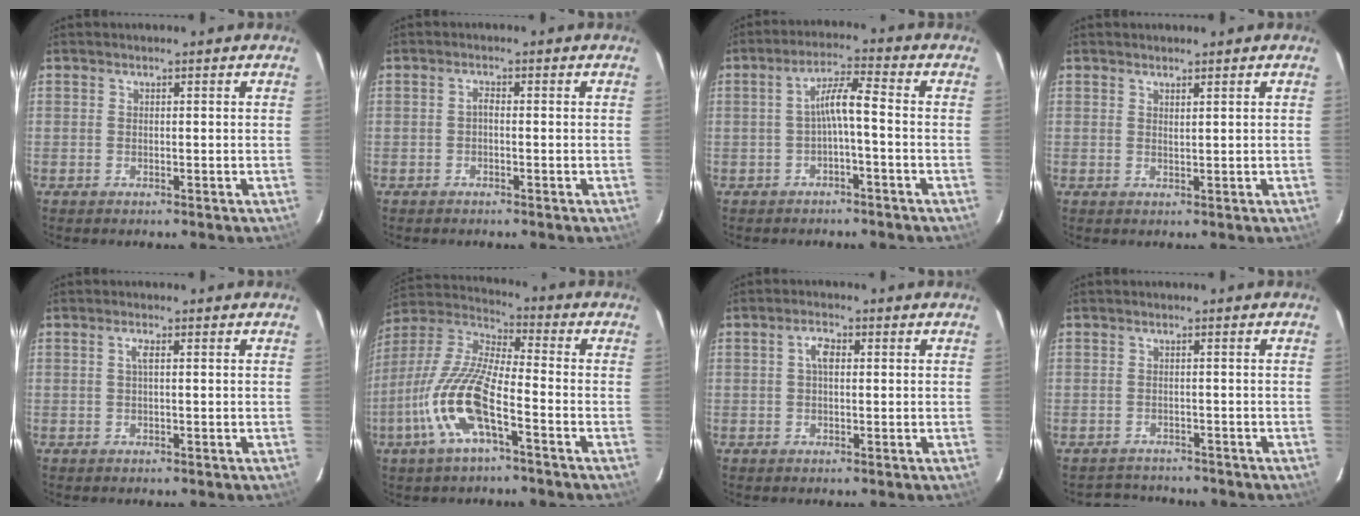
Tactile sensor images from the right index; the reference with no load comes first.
{"total": 1.0, "force": [-0.5, 0.4, 0.8], "torque": [-0.014, 0.006, -0.011]}
{"total": 4.8, "force": [-1.5, 0.3, 4.6], "torque": [-0.093, 0.012, -0.024]}
{"total": 1.1, "force": [1.0, -0.1, 0.6], "torque": [-0.012, -0.003, 0.015]}
{"total": 1.3, "force": [0.2, 0.0, 1.3], "torque": [-0.024, 0.003, 0.002]}
{"total": 15.0, "force": [-6.4, 3.5, 13.1], "torque": [-0.279, -0.009, -0.132]}
{"total": 2.7, "force": [0.5, 1.4, 2.3], "torque": [-0.045, 0.010, 0.008]}
{"total": 4.8, "force": [-4.5, 1.6, 0.3], "torque": [-0.013, 0.006, -0.065]}